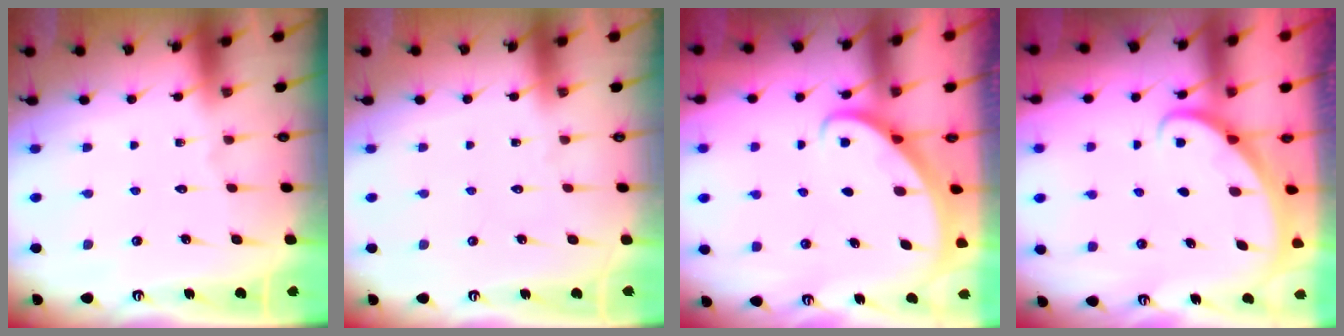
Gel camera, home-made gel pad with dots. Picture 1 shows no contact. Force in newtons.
{"total": 0.0}
{"total": 2.8, "press": 2.8, "slide": 0.2}
{"total": 2.3, "press": 2.3, "slide": 0.1}